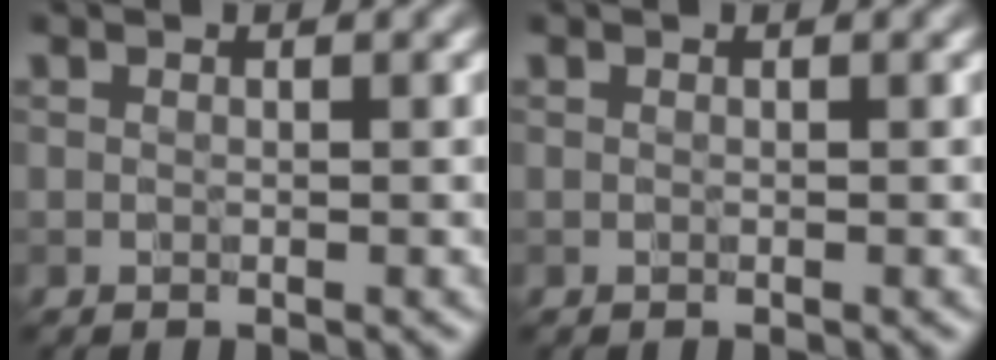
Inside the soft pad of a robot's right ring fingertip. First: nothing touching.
{"total": 0.0}